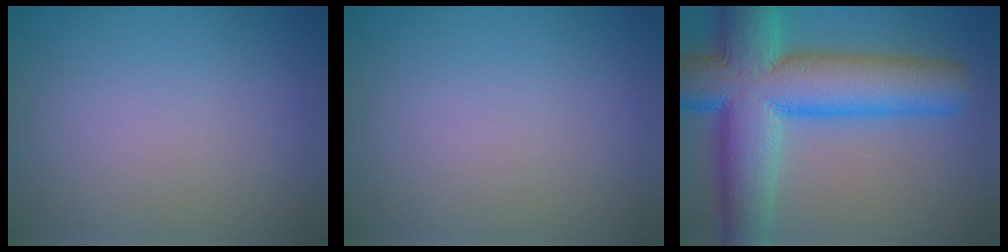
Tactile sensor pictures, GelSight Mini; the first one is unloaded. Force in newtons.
{"total": 0.0}
{"total": 12.9, "press": 12.9, "slide": 0.4}